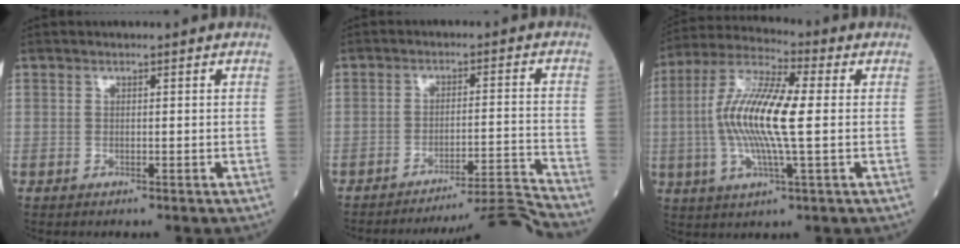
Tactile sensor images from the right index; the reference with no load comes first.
{"total": 11.2, "force": [-10.4, -4.0, 0.1], "torque": [0.018, 0.011, -0.158]}
{"total": 13.9, "force": [-0.1, 1.8, 13.8], "torque": [-0.282, 0.007, -0.010]}